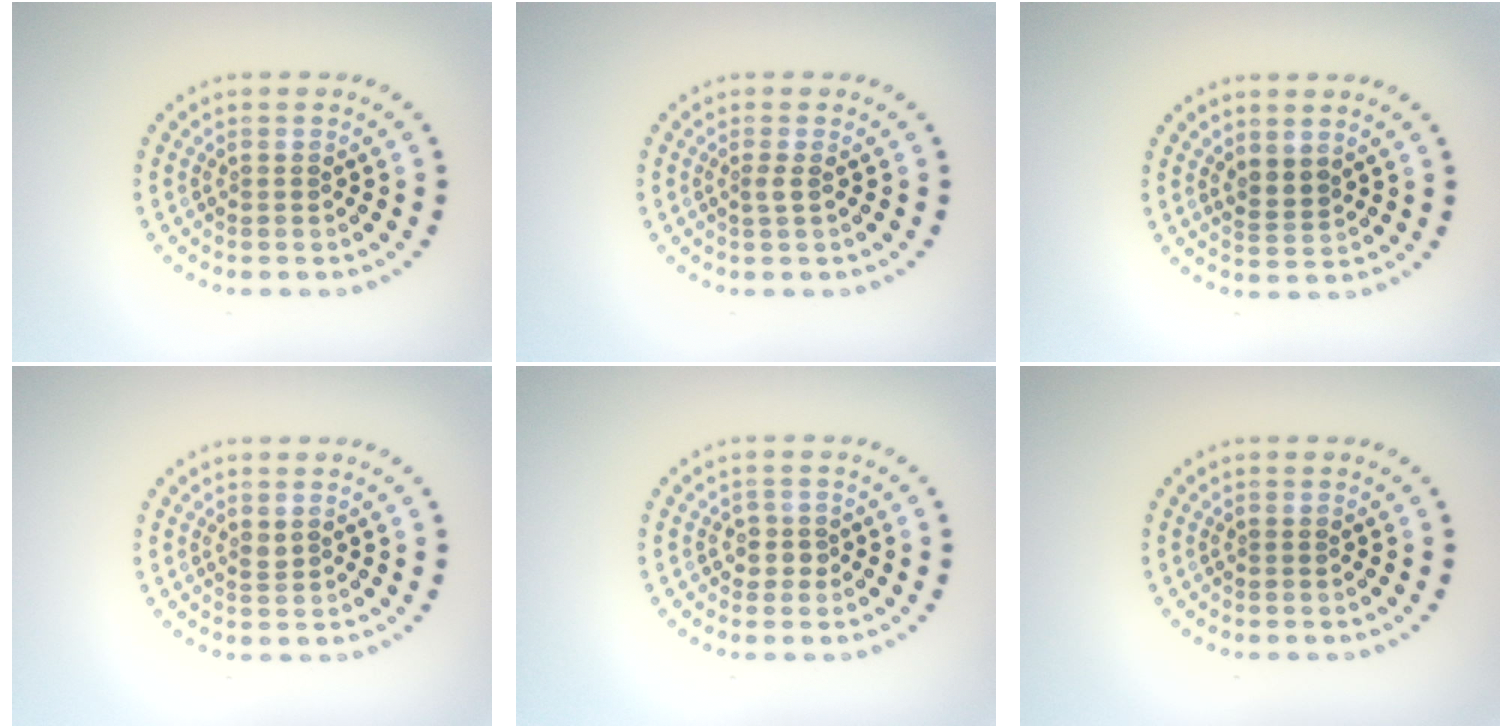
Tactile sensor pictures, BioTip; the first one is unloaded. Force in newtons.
{"total": 0.9, "press": 0.6, "slide": 0.7}
{"total": 1.7, "press": 1.3, "slide": 1.1}
{"total": 0.7, "press": 0.6, "slide": 0.3}
{"total": 1.6, "press": 1.3, "slide": 0.9}
{"total": 0.0}